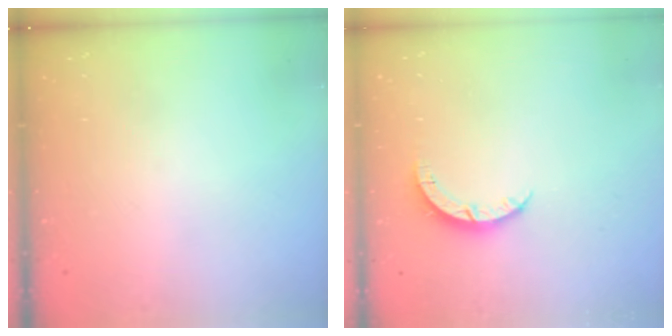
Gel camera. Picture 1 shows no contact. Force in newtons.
{"total": 4.0, "press": 4.0, "slide": 0.3}